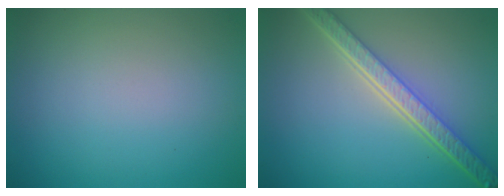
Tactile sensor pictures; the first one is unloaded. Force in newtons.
{"total": 5.9, "press": 4.3, "slide": 4.0}